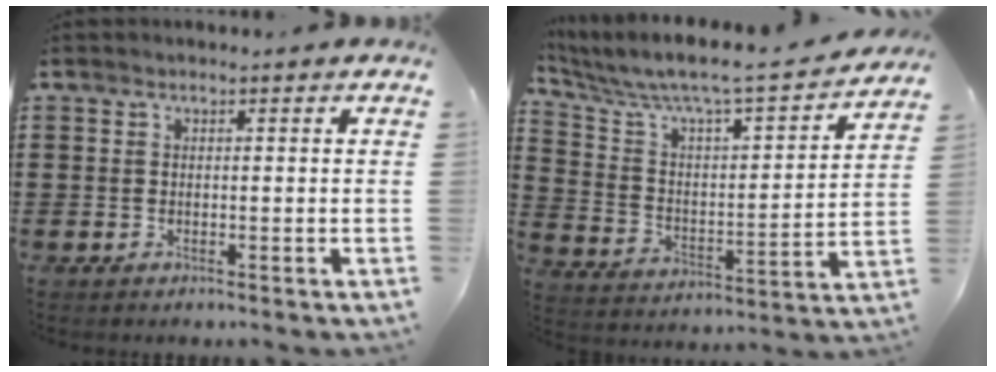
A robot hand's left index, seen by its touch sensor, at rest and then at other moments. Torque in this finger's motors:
{"motor_torque": [2.14, 0.00, 0.77, 0.21]}